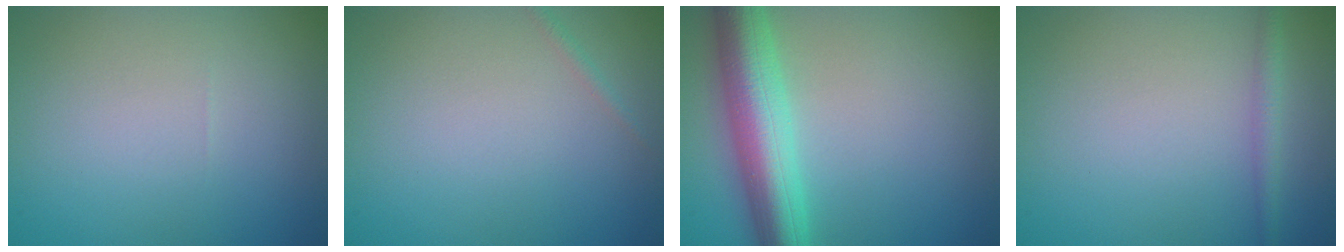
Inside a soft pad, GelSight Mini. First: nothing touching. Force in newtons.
{"total": 0.6, "press": 0.6, "slide": 0.0}
{"total": 7.3, "press": 7.3, "slide": 0.2}
{"total": 1.5, "press": 1.5, "slide": 0.1}